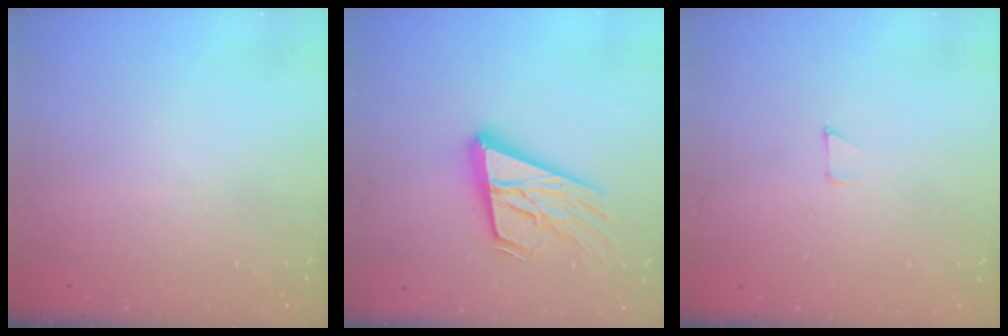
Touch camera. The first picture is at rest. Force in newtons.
{"total": 20.4, "press": 19.9, "slide": 4.5}
{"total": 2.7, "press": 2.7, "slide": 0.2}